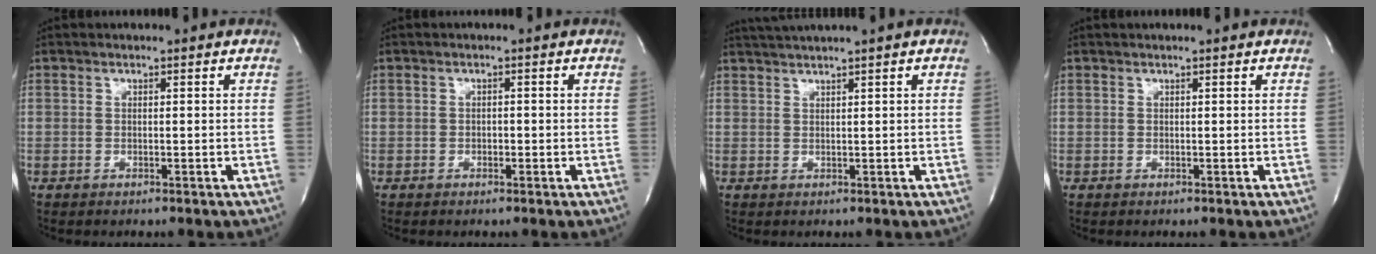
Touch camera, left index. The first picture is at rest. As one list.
[{"total": 0.7, "force": [-0.3, 0.5, 0.5], "torque": [-0.006, 0.002, -0.005]}, {"total": 3.1, "force": [2.5, -1.2, 1.4], "torque": [-0.028, 0.008, 0.053]}, {"total": 1.3, "force": [1.2, -0.1, 0.5], "torque": [-0.011, 0.011, 0.016]}]